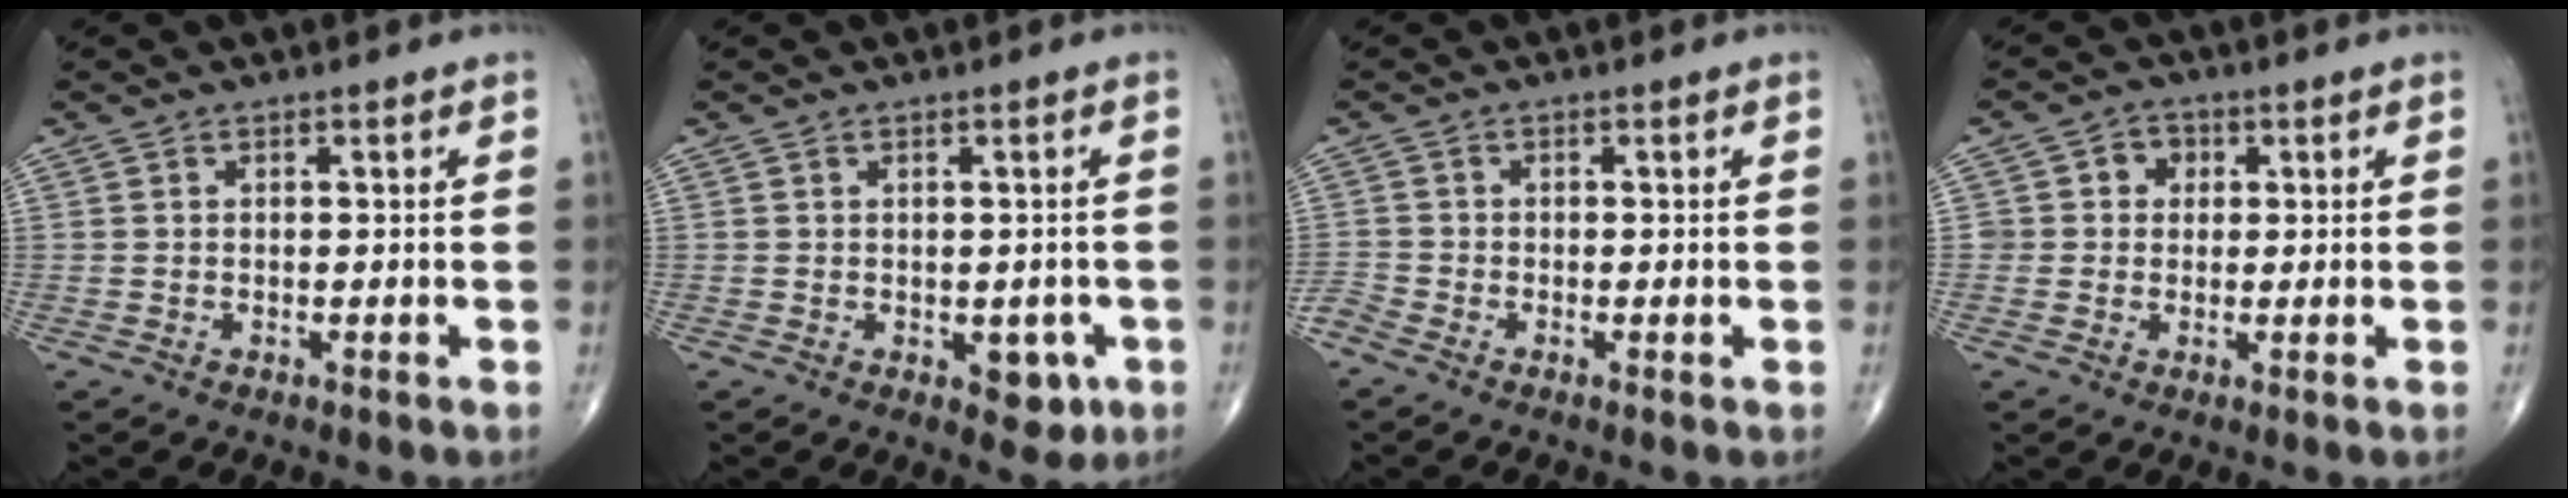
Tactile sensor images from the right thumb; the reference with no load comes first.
{"total": 4.4, "force": [-1.2, 2.8, 3.1], "torque": [-0.012, 0.000, -0.009]}
{"total": 2.3, "force": [-1.6, 0.9, 1.5], "torque": [-0.036, -0.006, -0.041]}
{"total": 4.0, "force": [0.7, 3.8, 1.2], "torque": [0.014, 0.007, 0.004]}